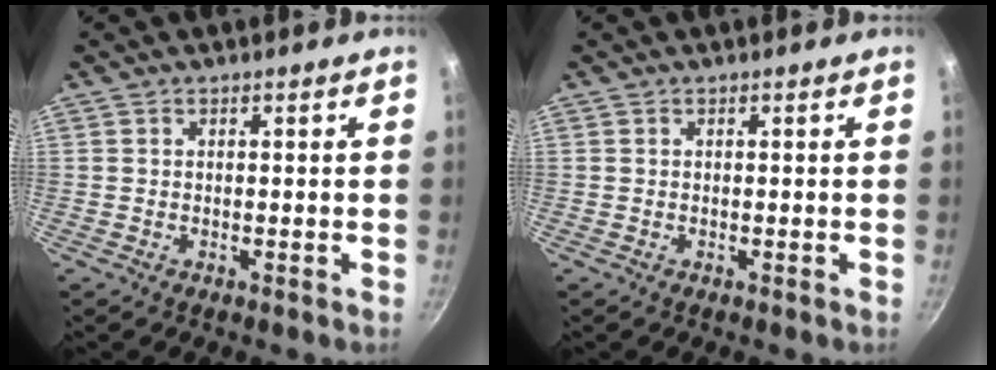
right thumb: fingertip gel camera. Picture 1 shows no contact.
{"total": 0.0}